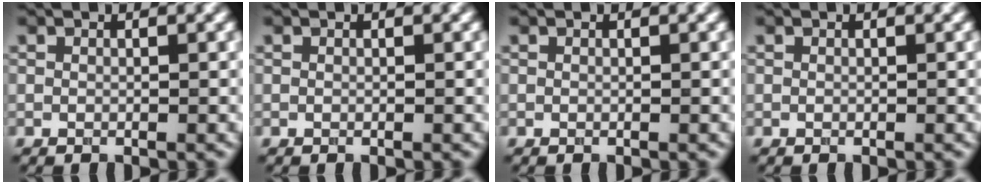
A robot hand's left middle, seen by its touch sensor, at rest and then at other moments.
{"total": 0.0}
{"total": 0.0}
{"total": 0.0}